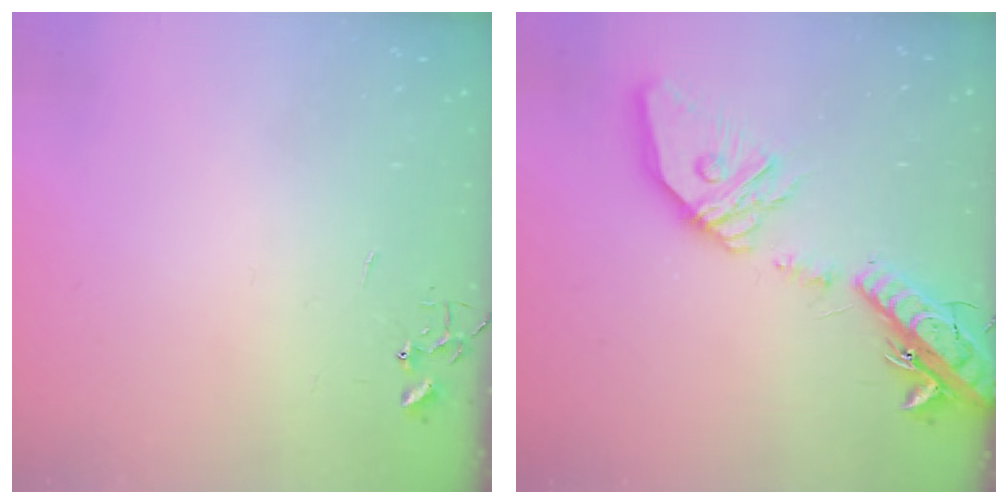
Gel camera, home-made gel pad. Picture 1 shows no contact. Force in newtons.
{"total": 23.6, "press": 23.3, "slide": 3.8}